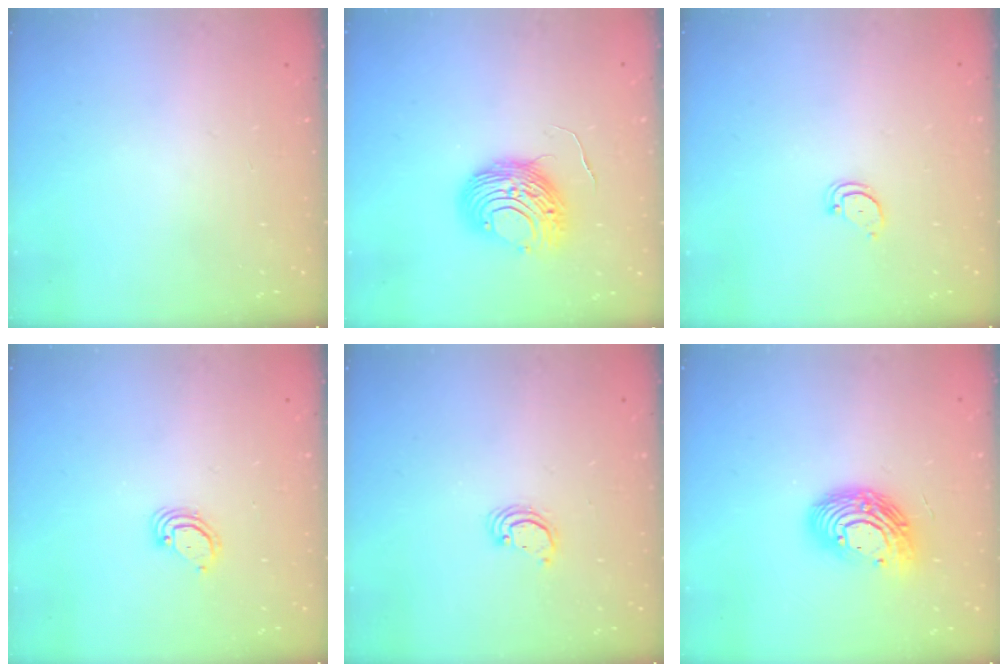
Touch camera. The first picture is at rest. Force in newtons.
{"total": 10.3, "press": 10.3, "slide": 0.7}
{"total": 2.4, "press": 2.4, "slide": 0.2}
{"total": 2.9, "press": 2.9, "slide": 0.3}
{"total": 2.7, "press": 2.7, "slide": 0.1}
{"total": 12.9, "press": 12.9, "slide": 1.2}